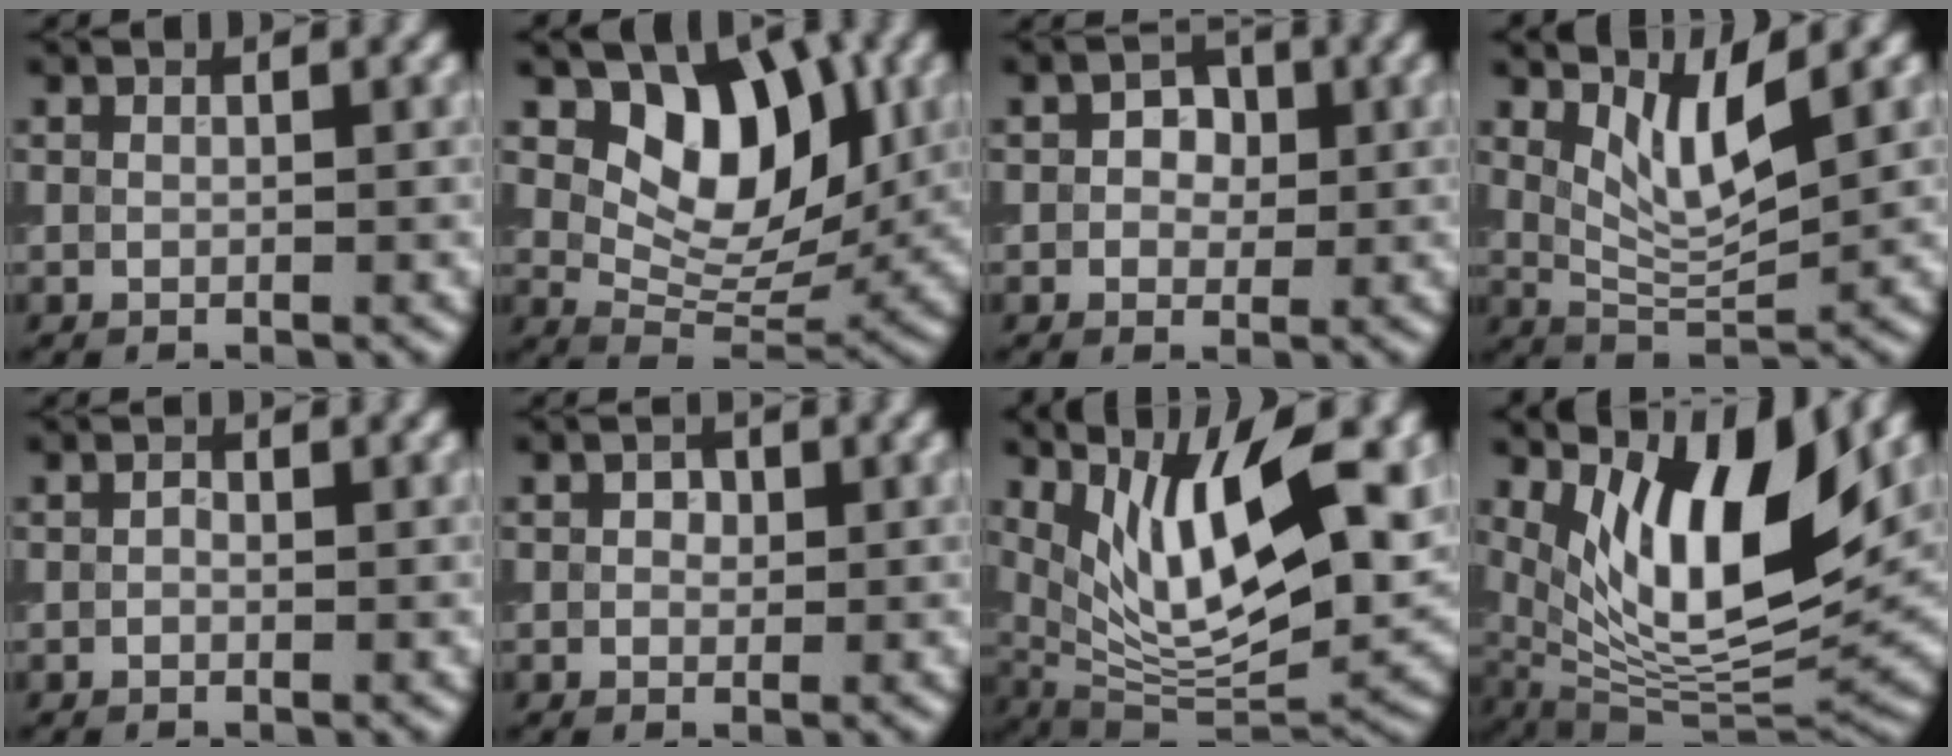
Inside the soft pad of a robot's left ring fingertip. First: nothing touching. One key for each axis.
{"total": 7.8, "fx": 2.9, "fy": 4.8, "fz": 5.4, "tx": -0.070, "ty": -0.016, "tz": 0.047}
{"total": 2.4, "fx": 0.3, "fy": 1.9, "fz": 1.4, "tx": -0.017, "ty": 0.002, "tz": -0.002}
{"total": 4.3, "fx": 2.1, "fy": 1.1, "fz": 3.6, "tx": -0.076, "ty": -0.011, "tz": 0.046}
{"total": 0.6, "fx": 0.0, "fy": 0.5, "fz": 0.4, "tx": -0.004, "ty": -0.002, "tz": -0.002}
{"total": 1.2, "fx": 0.3, "fy": 0.9, "fz": 0.6, "tx": -0.008, "ty": 0.002, "tz": -0.001}
{"total": 13.0, "fx": 4.7, "fy": 4.3, "fz": 11.4, "tx": -0.182, "ty": -0.006, "tz": 0.087}
{"total": 12.3, "fx": 4.8, "fy": 4.3, "fz": 10.5, "tx": -0.178, "ty": -0.013, "tz": 0.092}